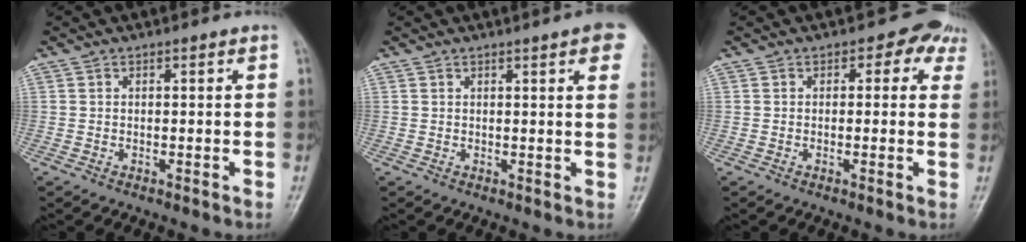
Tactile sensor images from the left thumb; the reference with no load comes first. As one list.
[{"total": 6.6, "force": [3.4, 0.9, 5.6], "torque": [-0.052, 0.000, 0.034]}, {"total": 4.4, "force": [1.9, 3.1, 2.5], "torque": [0.019, 0.003, 0.005]}]